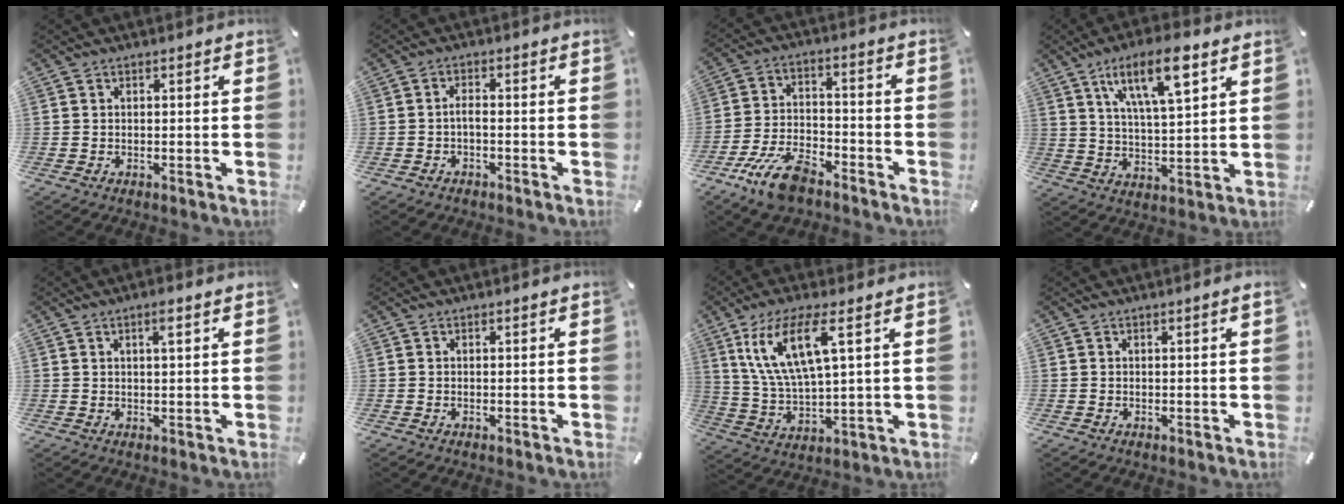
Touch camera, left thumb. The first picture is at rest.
{"total": 2.2, "force": [-1.0, 1.0, 1.7], "torque": [-0.039, 0.002, -0.021]}
{"total": 11.8, "force": [-8.0, 5.2, 7.0], "torque": [-0.146, 0.039, -0.151]}
{"total": 14.2, "force": [7.9, 4.5, 10.9], "torque": [-0.185, -0.023, 0.129]}
{"total": 2.7, "force": [1.3, 0.5, 2.3], "torque": [-0.049, 0.003, 0.021]}
{"total": 0.0}
{"total": 13.5, "force": [6.6, 3.8, 11.1], "torque": [-0.255, -0.008, 0.109]}
{"total": 1.0, "force": [0.3, 0.1, 1.0], "torque": [-0.017, 0.000, 0.004]}